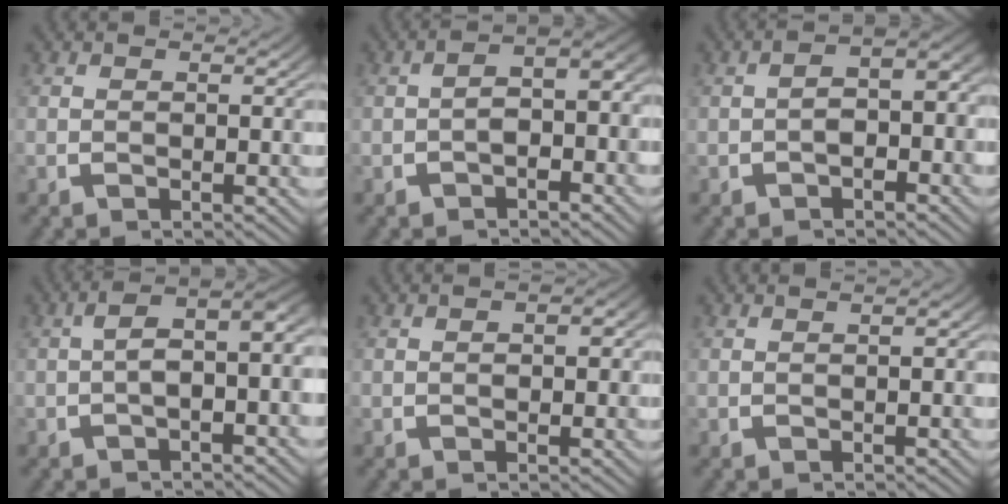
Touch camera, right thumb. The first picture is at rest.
{"total": 4.9, "force": [0.0, 2.9, 4.0], "torque": [-0.048, 0.007, -0.001]}
{"total": 4.2, "force": [-0.1, 2.4, 3.4], "torque": [-0.041, 0.005, -0.001]}
{"total": 6.9, "force": [0.8, 3.6, 5.8], "torque": [-0.078, 0.013, 0.003]}
{"total": 1.7, "force": [0.1, 1.1, 1.2], "torque": [-0.018, -0.012, 0.006]}
{"total": 0.8, "force": [0.3, 0.2, 0.7], "torque": [-0.009, 0.002, 0.006]}